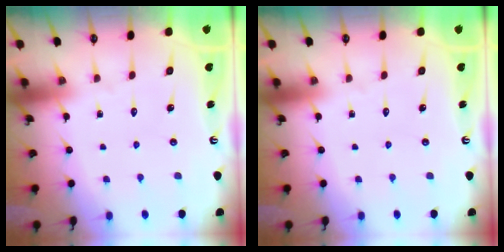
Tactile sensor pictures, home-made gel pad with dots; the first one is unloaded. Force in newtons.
{"total": 0.0}